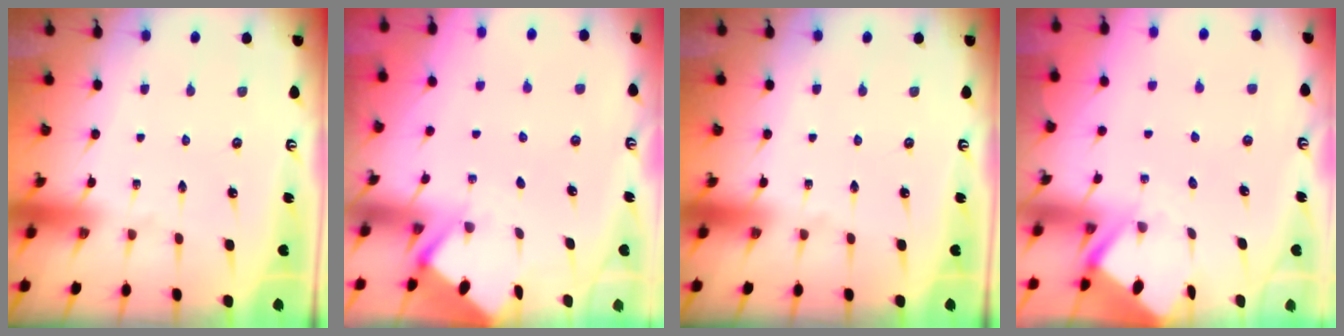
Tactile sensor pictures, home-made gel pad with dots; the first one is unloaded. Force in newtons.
{"total": 2.6, "press": 2.6, "slide": 0.3}
{"total": 0.0}
{"total": 3.4, "press": 3.4, "slide": 0.3}